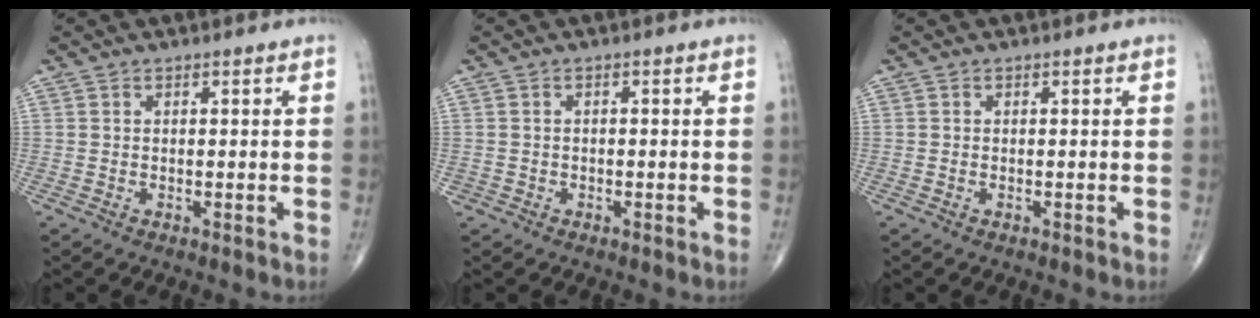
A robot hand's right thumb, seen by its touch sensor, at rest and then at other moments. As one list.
[{"total": 0.9, "force": [-0.5, 0.8, 0.1], "torque": [0.005, 0.005, -0.010]}, {"total": 0.0}]